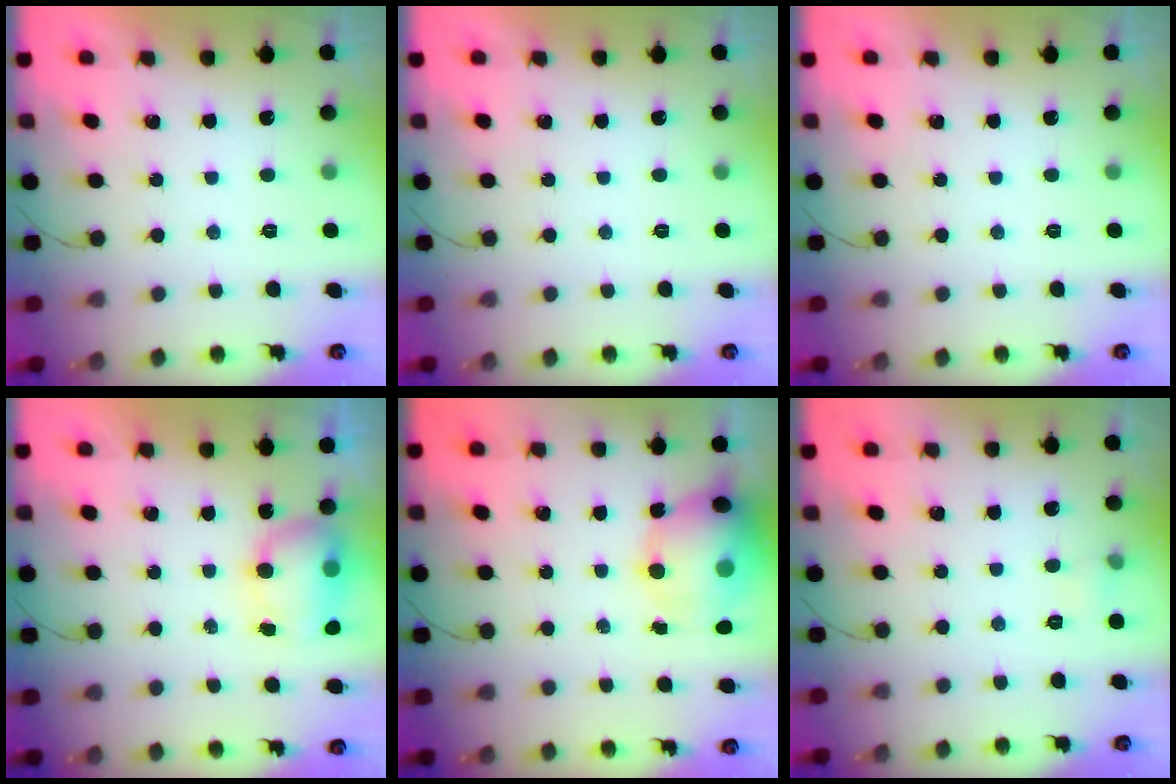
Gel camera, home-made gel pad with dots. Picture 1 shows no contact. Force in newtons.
{"total": 0.0}
{"total": 0.0}
{"total": 11.3, "press": 8.6, "slide": 7.2}
{"total": 14.9, "press": 14.5, "slide": 3.7}
{"total": 4.4, "press": 3.7, "slide": 2.3}